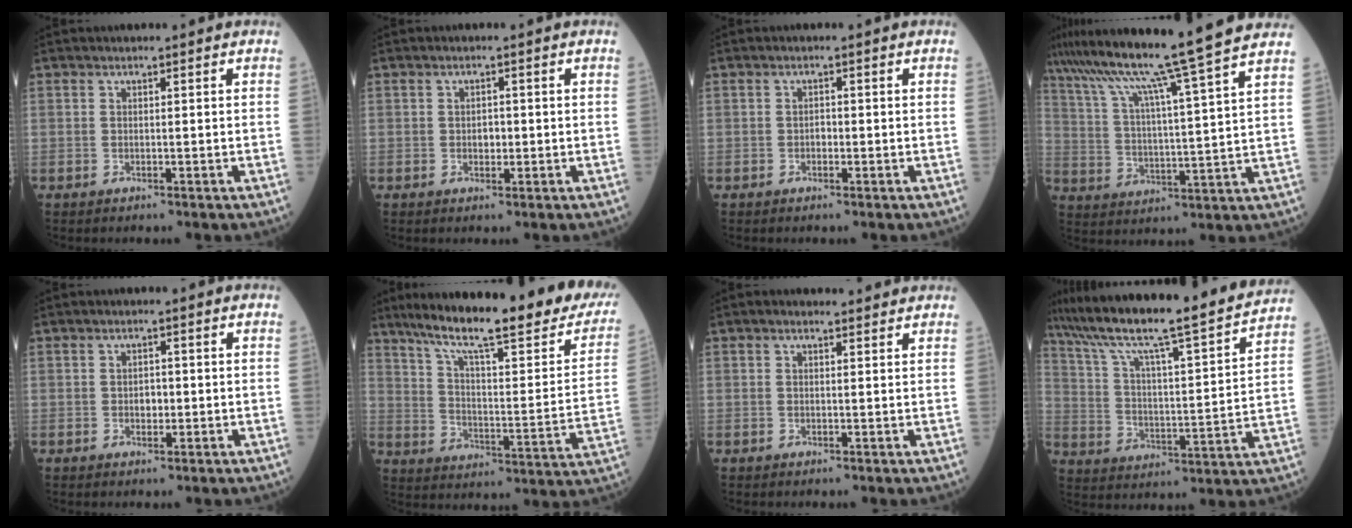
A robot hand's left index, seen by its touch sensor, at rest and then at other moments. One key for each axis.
{"total": 1.6, "fx": -1.0, "fy": 0.9, "fz": 0.9, "tx": -0.013, "ty": -0.004, "tz": -0.014}
{"total": 1.3, "fx": -1.1, "fy": 0.5, "fz": 0.4, "tx": -0.005, "ty": -0.004, "tz": -0.020}
{"total": 20.5, "fx": 16.7, "fy": -2.6, "fz": 11.7, "tx": -0.212, "ty": -0.010, "tz": 0.251}
{"total": 1.8, "fx": -1.0, "fy": 1.0, "fz": 1.0, "tx": -0.014, "ty": -0.004, "tz": -0.015}
{"total": 28.1, "fx": 21.9, "fy": 4.0, "fz": 17.2, "tx": -0.262, "ty": -0.036, "tz": 0.291}
{"total": 1.3, "fx": 1.1, "fy": 0.5, "fz": 0.6, "tx": -0.017, "ty": 0.009, "tz": 0.013}
{"total": 23.1, "fx": 19.8, "fy": 0.3, "fz": 11.9, "tx": -0.207, "ty": -0.018, "tz": 0.297}